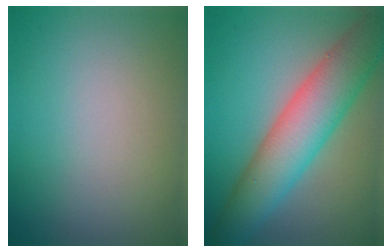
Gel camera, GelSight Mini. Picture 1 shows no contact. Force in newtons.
{"total": 8.2, "press": 8.2, "slide": 0.2}